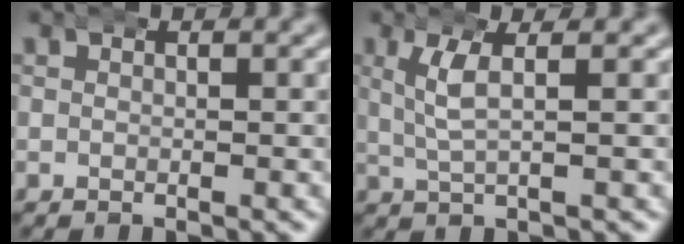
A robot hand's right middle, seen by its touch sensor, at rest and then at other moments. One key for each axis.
{"total": 2.4, "fx": 0.9, "fy": 0.5, "fz": 2.2, "tx": -0.047, "ty": 0.004, "tz": 0.016}